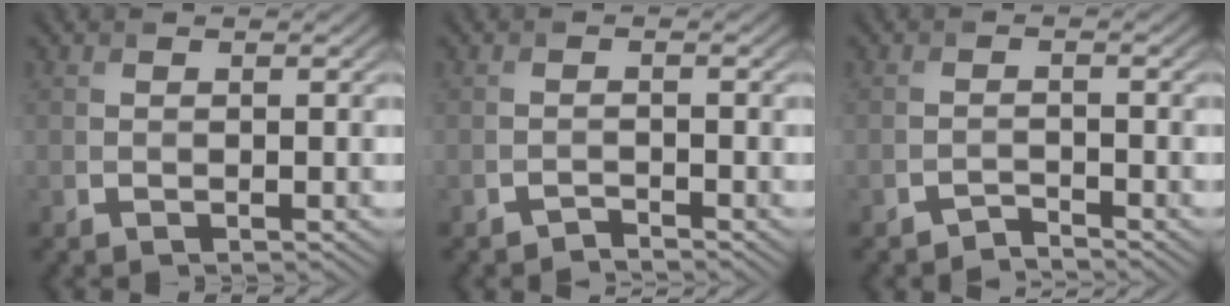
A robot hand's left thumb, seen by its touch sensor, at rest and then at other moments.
{"total": 1.1, "force": [-1.1, 0.1, 0.1], "torque": [-0.001, 0.002, -0.024]}
{"total": 1.5, "force": [-1.5, 0.1, 0.2], "torque": [-0.002, 0.003, -0.035]}